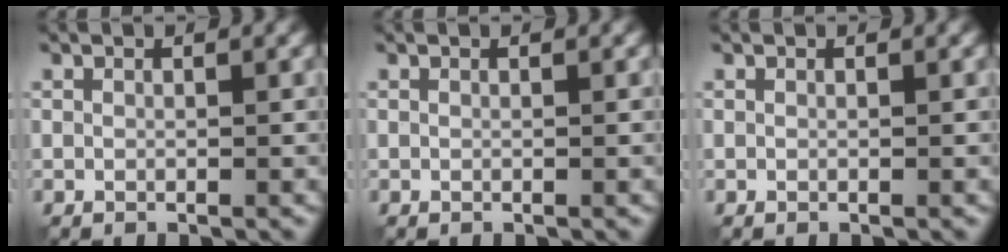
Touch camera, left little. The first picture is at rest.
{"total": 0.0}
{"total": 0.0}